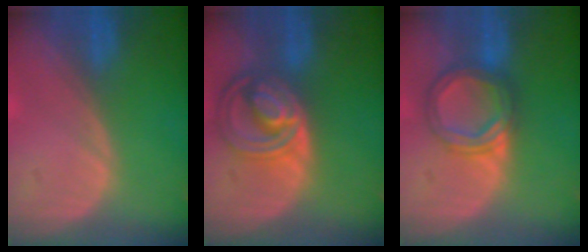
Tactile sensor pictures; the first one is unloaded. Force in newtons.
{"total": 8.6, "press": 7.4, "slide": 4.4}
{"total": 5.9, "press": 5.9, "slide": 0.3}